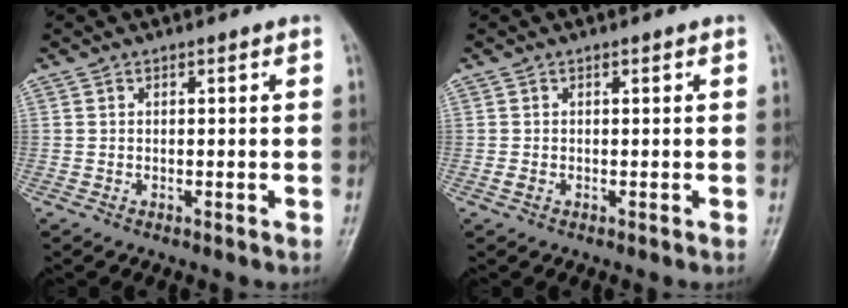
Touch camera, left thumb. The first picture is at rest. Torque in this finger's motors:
{"motor_torque": [-0.49, 0.49, 0.13, -0.11, 0.00]}